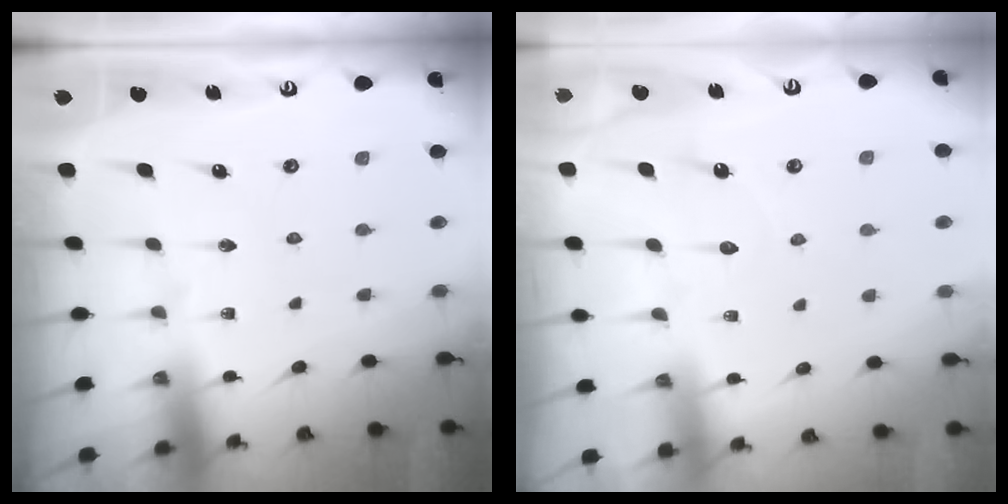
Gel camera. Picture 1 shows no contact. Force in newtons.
{"total": 5.1, "press": 5.1, "slide": 0.2}